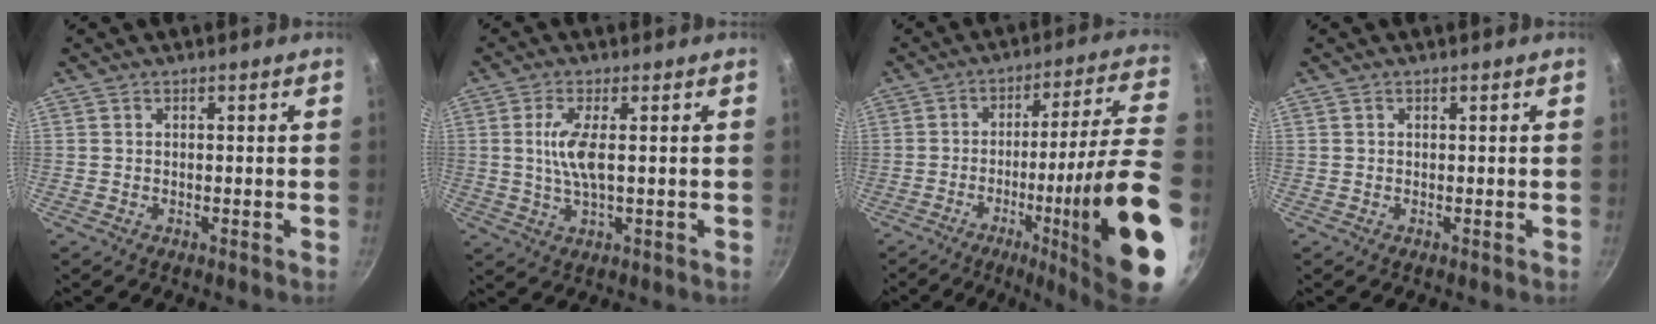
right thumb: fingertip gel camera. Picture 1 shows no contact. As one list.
[{"total": 6.3, "force": [0.7, 1.7, 6.0], "torque": [-0.132, -0.001, 0.014]}, {"total": 23.8, "force": [-7.9, 2.5, 22.3], "torque": [-0.302, 0.028, -0.114]}, {"total": 0.0}]